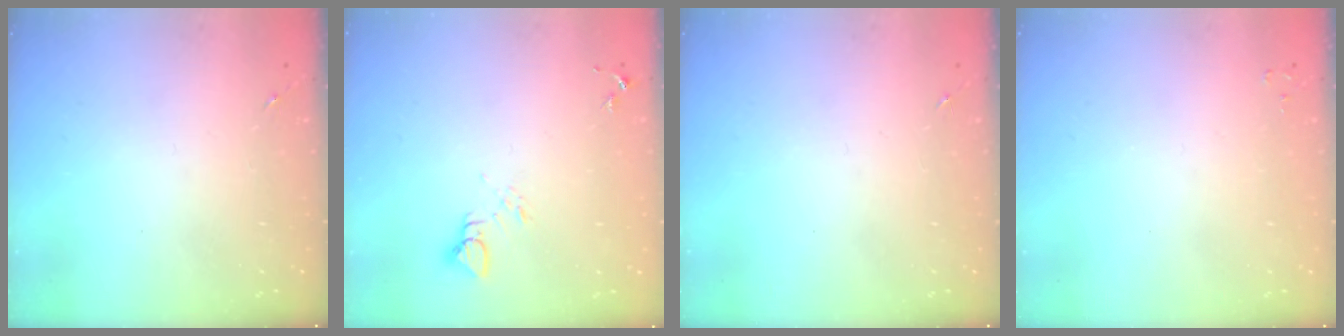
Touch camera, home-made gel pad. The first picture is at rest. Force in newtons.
{"total": 3.4, "press": 3.4, "slide": 0.2}
{"total": 0.0}
{"total": 2.0, "press": 2.0, "slide": 0.3}